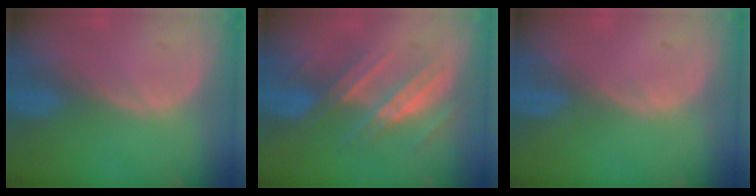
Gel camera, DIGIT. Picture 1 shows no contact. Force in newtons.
{"total": 7.3, "press": 6.8, "slide": 2.7}
{"total": 0.0}